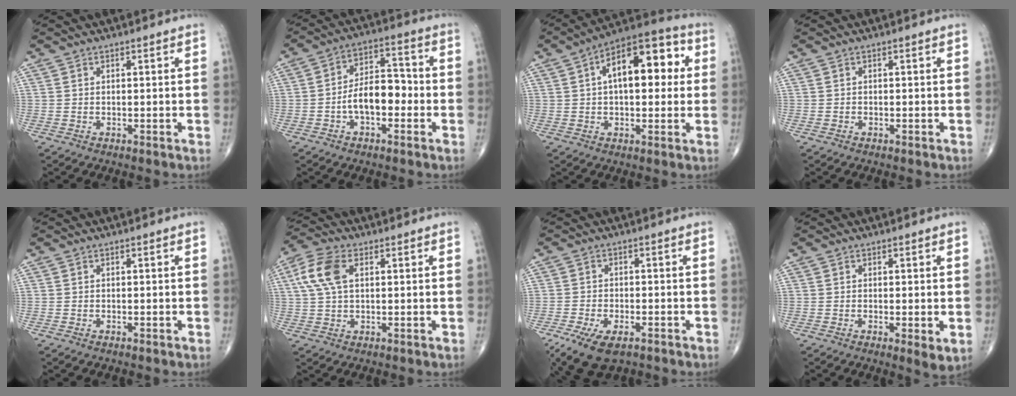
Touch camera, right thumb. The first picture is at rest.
{"total": 9.4, "force": [-2.4, 5.2, 7.5], "torque": [-0.110, 0.037, -0.049]}
{"total": 15.6, "force": [3.3, 7.8, 13.1], "torque": [-0.167, 0.031, 0.041]}
{"total": 0.0}
{"total": 0.0}
{"total": 7.9, "force": [2.1, 4.3, 6.3], "torque": [-0.146, 0.016, 0.039]}
{"total": 10.0, "force": [-5.9, 4.8, 6.5], "torque": [-0.124, 0.005, -0.096]}
{"total": 3.2, "force": [-0.6, 0.7, 3.0], "torque": [-0.054, -0.014, -0.012]}